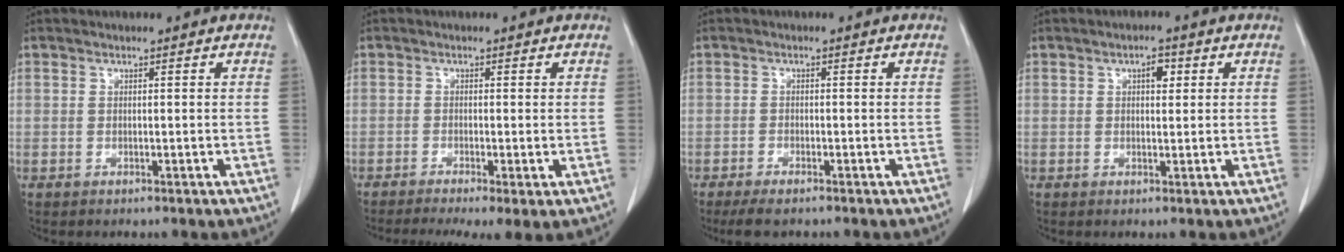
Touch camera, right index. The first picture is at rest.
{"total": 7.3, "force": [-4.7, 1.5, 5.4], "torque": [-0.085, -0.016, -0.078]}
{"total": 3.6, "force": [-2.9, 0.9, 2.0], "torque": [-0.037, -0.008, -0.045]}
{"total": 2.3, "force": [0.9, 1.1, 1.9], "torque": [-0.028, 0.004, 0.012]}